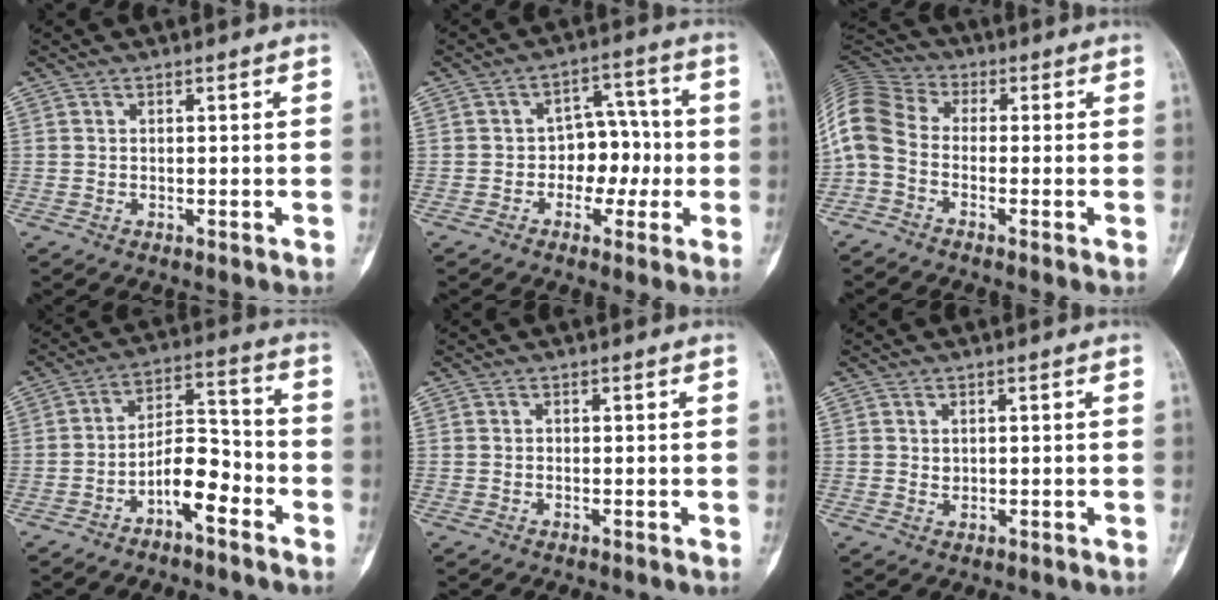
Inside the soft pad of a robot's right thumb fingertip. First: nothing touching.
{"total": 8.0, "force": [-1.2, 5.8, 5.3], "torque": [-0.029, 0.036, -0.027]}
{"total": 11.3, "force": [-2.4, 8.0, 7.6], "torque": [-0.164, 0.040, -0.067]}
{"total": 9.0, "force": [-4.6, 3.9, 6.7], "torque": [-0.103, 0.056, -0.083]}
{"total": 0.0}
{"total": 1.2, "force": [0.4, 1.0, 0.6], "torque": [-0.007, -0.003, 0.011]}